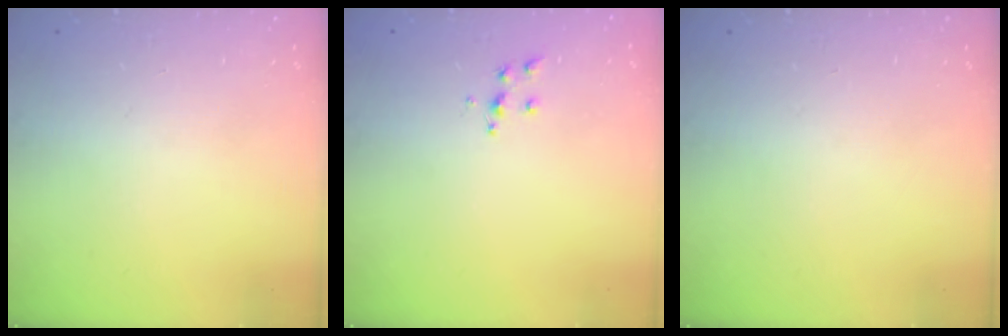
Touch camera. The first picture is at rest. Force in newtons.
{"total": 6.1, "press": 6.1, "slide": 0.5}
{"total": 0.0}